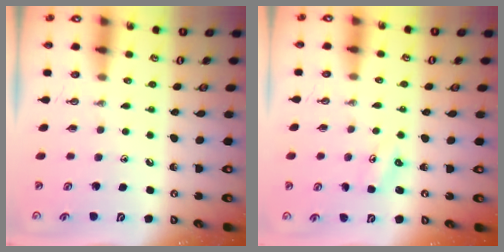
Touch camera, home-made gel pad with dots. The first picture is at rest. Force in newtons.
{"total": 2.5, "press": 2.5, "slide": 0.3}